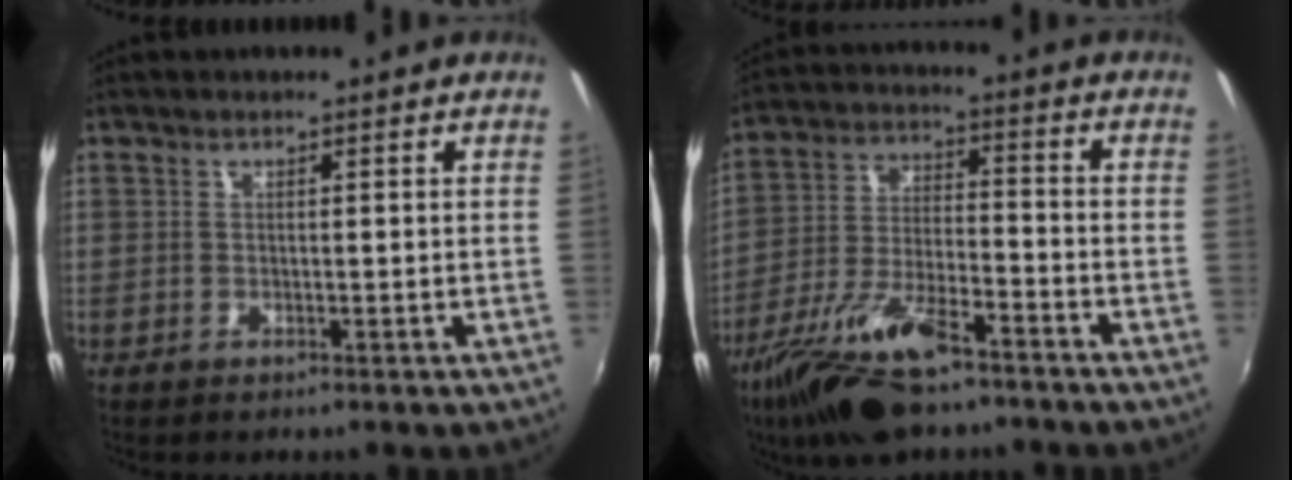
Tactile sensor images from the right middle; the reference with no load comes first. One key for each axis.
{"total": 14.9, "fx": -10.4, "fy": 4.6, "fz": 9.5, "tx": -0.202, "ty": -0.026, "tz": -0.195}